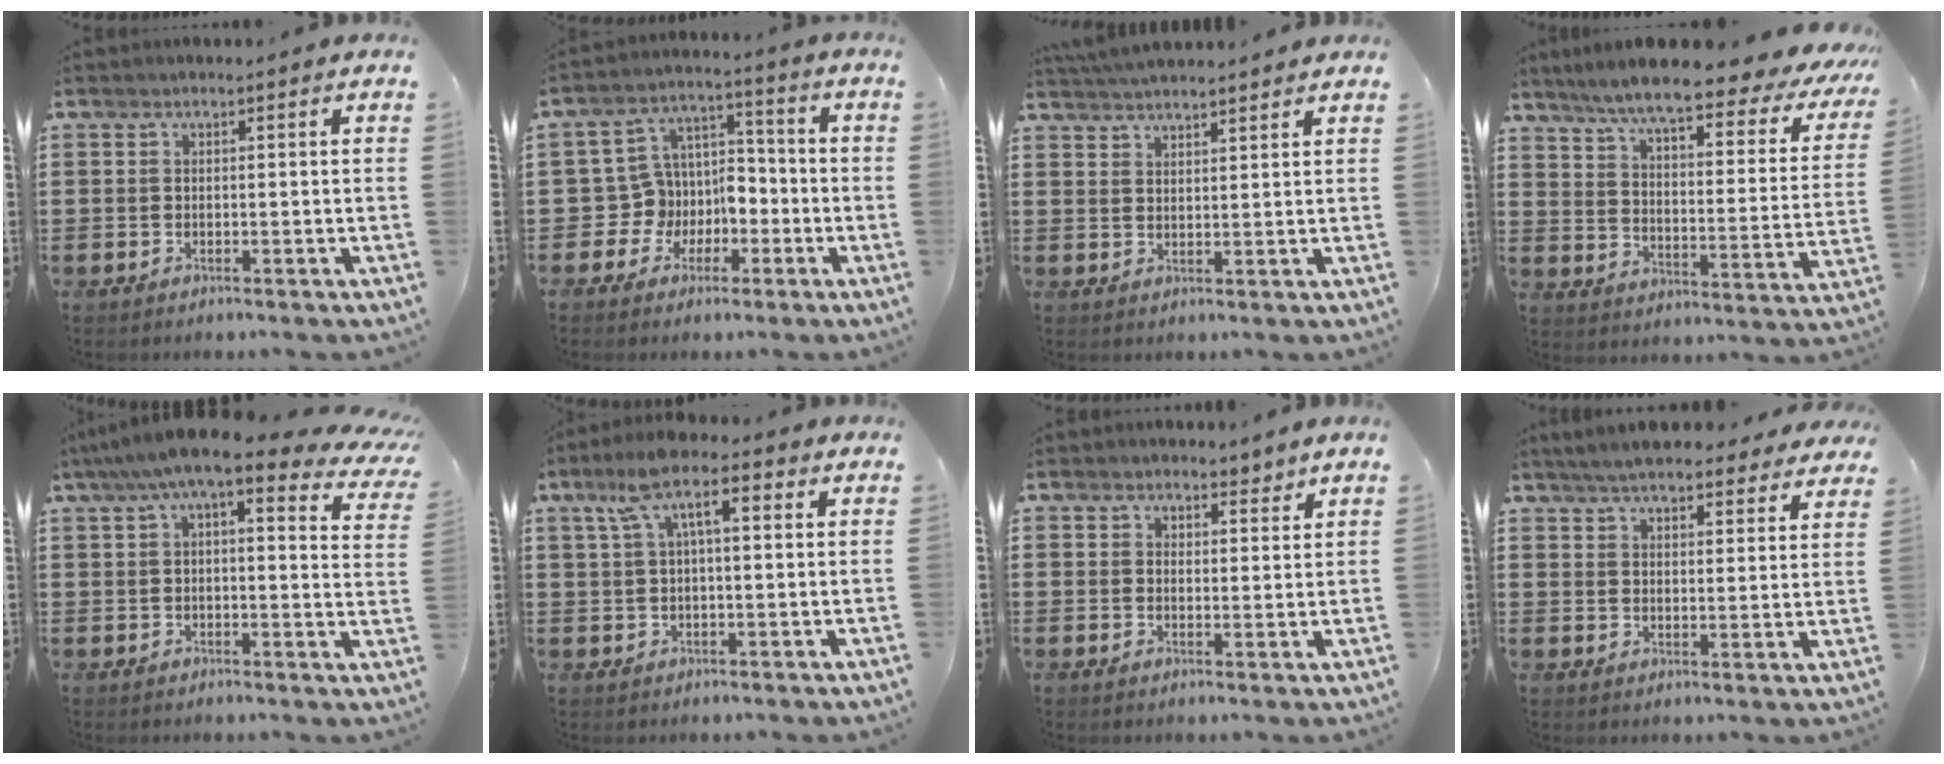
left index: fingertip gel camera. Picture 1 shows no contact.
{"total": 6.8, "force": [-1.6, 6.5, 0.8], "torque": [-0.059, -0.011, -0.030]}
{"total": 3.7, "force": [3.6, 0.1, 0.6], "torque": [-0.022, -0.005, 0.069]}
{"total": 8.1, "force": [6.7, -0.2, 4.6], "torque": [-0.108, -0.049, 0.108]}
{"total": 8.8, "force": [6.2, 1.3, 6.1], "torque": [-0.126, -0.017, 0.105]}
{"total": 7.8, "force": [3.2, 2.4, 6.7], "torque": [-0.138, 0.011, 0.053]}
{"total": 2.9, "force": [2.6, 1.2, 0.5], "torque": [-0.010, 0.000, 0.046]}
{"total": 5.7, "force": [5.4, 0.7, 1.5], "torque": [-0.050, -0.016, 0.099]}